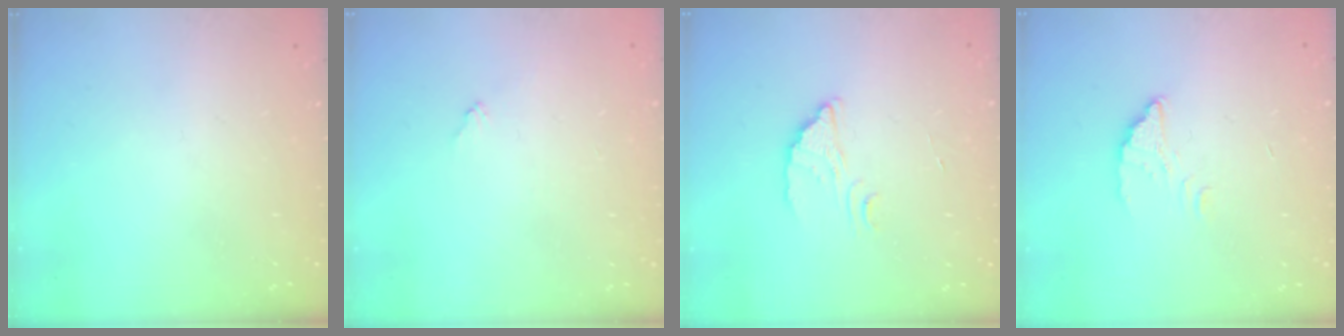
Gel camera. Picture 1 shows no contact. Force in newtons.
{"total": 3.9, "press": 3.9, "slide": 0.3}
{"total": 2.6, "press": 2.6, "slide": 0.1}
{"total": 2.6, "press": 2.6, "slide": 0.2}